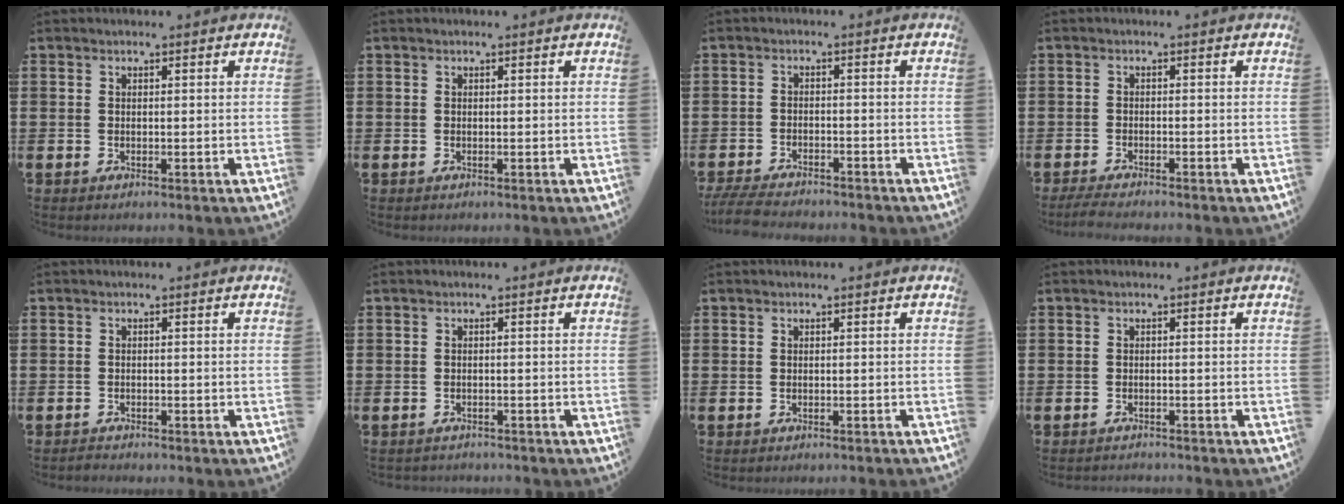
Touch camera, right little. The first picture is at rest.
{"total": 0.0}
{"total": 3.3, "force": [-3.2, 0.3, 0.8], "torque": [-0.019, 0.001, -0.067]}
{"total": 1.6, "force": [-1.4, 0.0, 0.8], "torque": [-0.014, 0.003, -0.027]}
{"total": 0.6, "force": [-0.6, 0.1, 0.0], "torque": [-0.002, -0.002, -0.013]}
{"total": 0.8, "force": [-0.7, 0.1, -0.1], "torque": [0.000, 0.000, -0.016]}
{"total": 0.0}
{"total": 0.7, "force": [-0.7, 0.0, 0.0], "torque": [-0.001, -0.001, -0.014]}